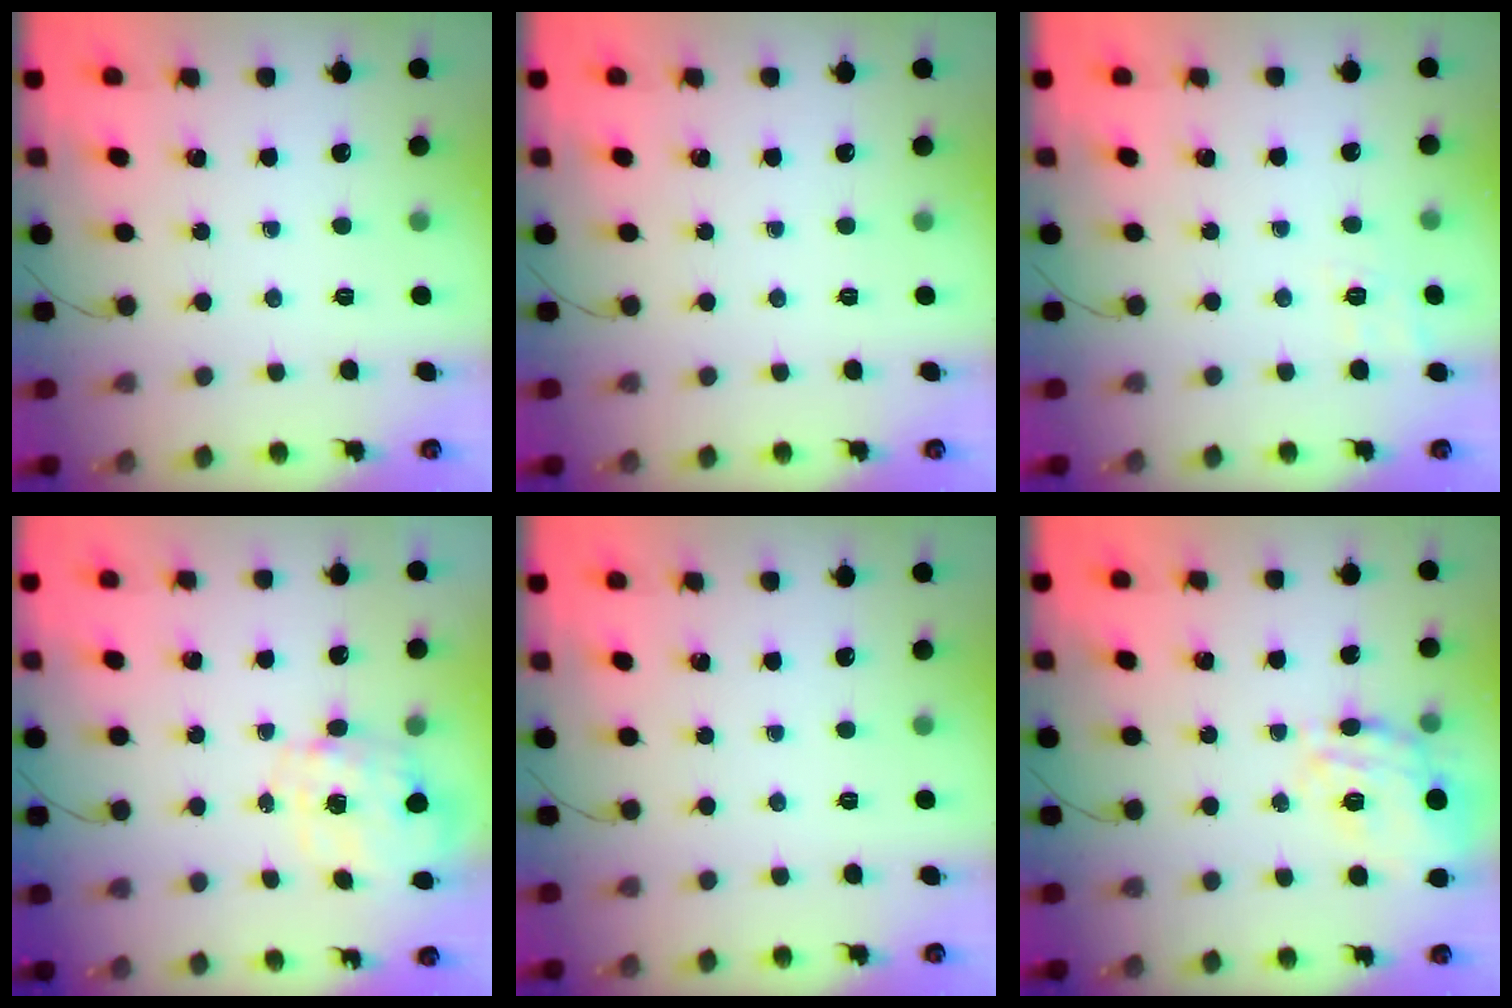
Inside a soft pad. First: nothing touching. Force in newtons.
{"total": 0.0}
{"total": 3.7, "press": 2.9, "slide": 2.2}
{"total": 2.7, "press": 2.6, "slide": 0.8}
{"total": 0.0}
{"total": 16.9, "press": 16.8, "slide": 1.6}